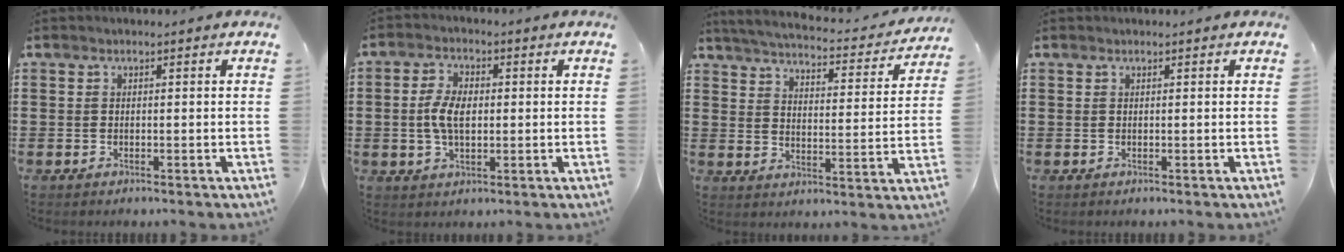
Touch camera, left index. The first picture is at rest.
{"total": 5.3, "force": [0.0, 2.8, 4.5], "torque": [-0.101, 0.005, -0.005]}
{"total": 4.1, "force": [3.9, -0.1, 1.2], "torque": [-0.048, -0.031, 0.060]}
{"total": 0.0}